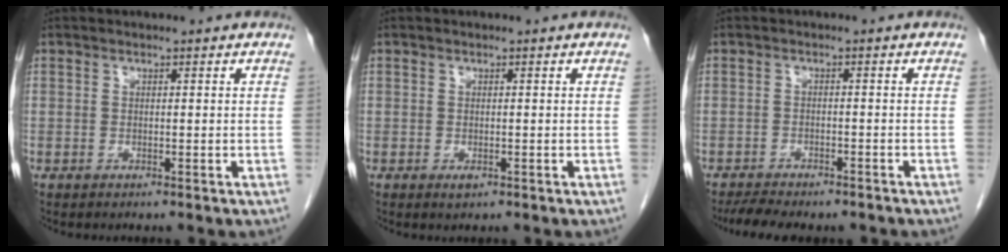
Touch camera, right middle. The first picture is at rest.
{"total": 0.9, "force": [-0.4, 0.5, 0.7], "torque": [-0.011, -0.001, -0.003]}
{"total": 7.4, "force": [-6.4, 1.9, 3.2], "torque": [-0.048, -0.004, -0.092]}